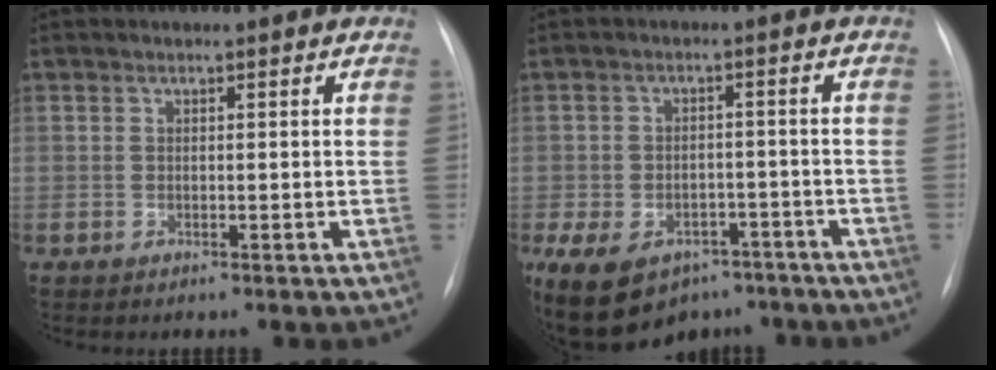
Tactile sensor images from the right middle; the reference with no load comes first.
{"total": 16.4, "force": [-9.9, 10.8, 7.3], "torque": [-0.174, 0.002, -0.133]}